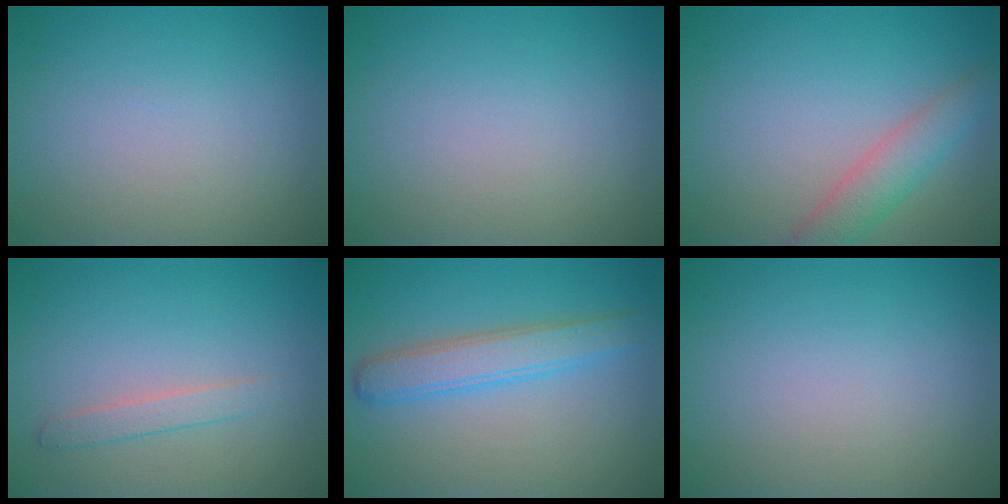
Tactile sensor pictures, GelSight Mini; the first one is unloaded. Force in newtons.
{"total": 0.0}
{"total": 3.2, "press": 3.2, "slide": 0.2}
{"total": 1.4, "press": 1.4, "slide": 0.1}
{"total": 3.5, "press": 3.5, "slide": 0.0}
{"total": 0.0}